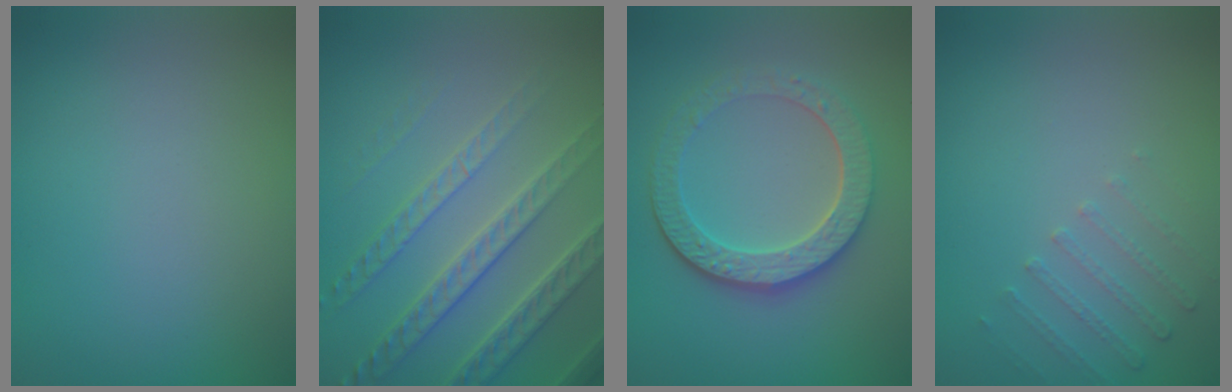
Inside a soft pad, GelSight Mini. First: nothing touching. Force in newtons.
{"total": 6.5, "press": 4.8, "slide": 4.4}
{"total": 4.9, "press": 4.3, "slide": 2.4}
{"total": 1.3, "press": 0.9, "slide": 1.0}